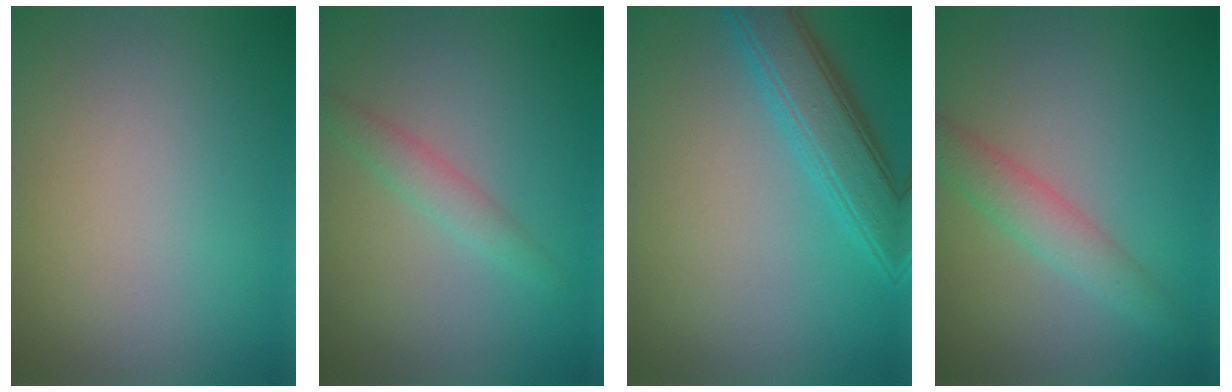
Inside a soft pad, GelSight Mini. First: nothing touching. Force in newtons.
{"total": 1.8, "press": 1.8, "slide": 0.1}
{"total": 4.8, "press": 4.8, "slide": 0.3}
{"total": 2.9, "press": 2.9, "slide": 0.1}